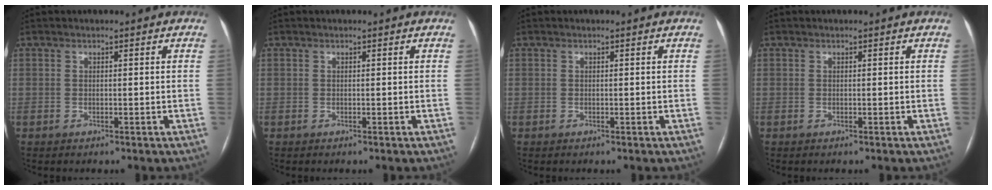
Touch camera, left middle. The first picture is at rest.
{"total": 0.0}
{"total": 0.0}
{"total": 0.0}